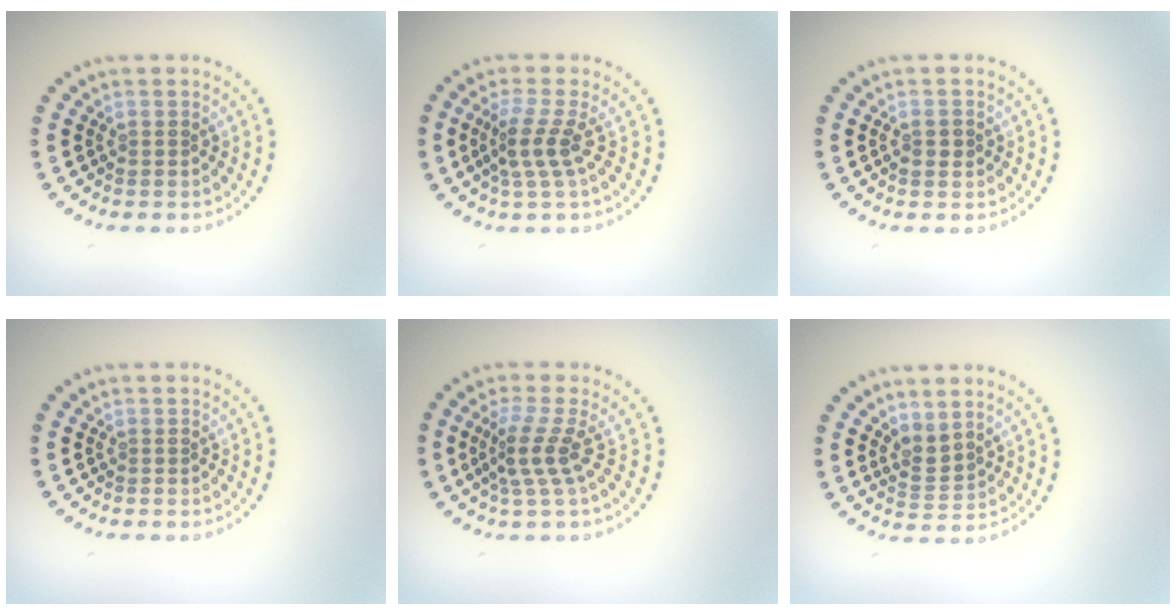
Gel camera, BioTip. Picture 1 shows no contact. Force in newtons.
{"total": 2.6, "press": 1.9, "slide": 1.7}
{"total": 1.2, "press": 1.2, "slide": 0.2}
{"total": 0.0}
{"total": 2.8, "press": 1.9, "slide": 2.1}
{"total": 2.1, "press": 1.5, "slide": 1.4}